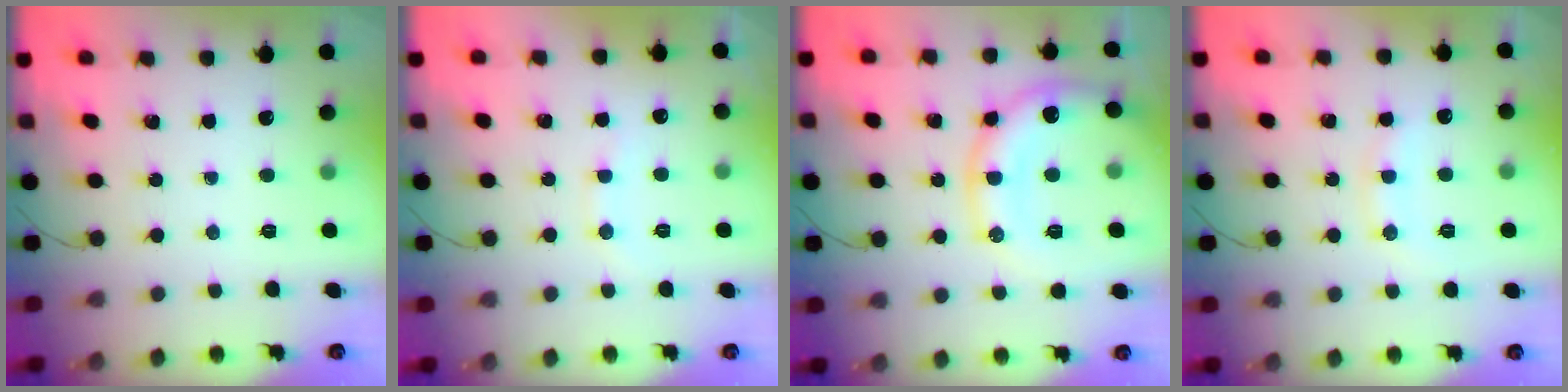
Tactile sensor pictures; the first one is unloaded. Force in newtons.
{"total": 7.7, "press": 7.6, "slide": 1.1}
{"total": 16.4, "press": 16.3, "slide": 1.0}
{"total": 9.3, "press": 9.2, "slide": 1.0}